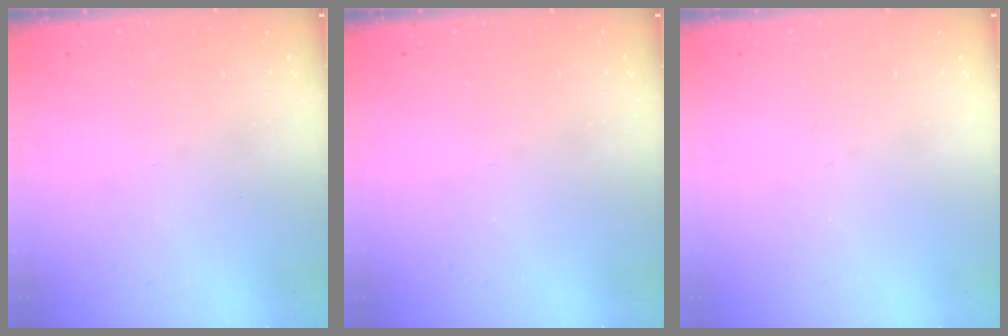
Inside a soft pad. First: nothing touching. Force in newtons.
{"total": 0.0}
{"total": 0.0}